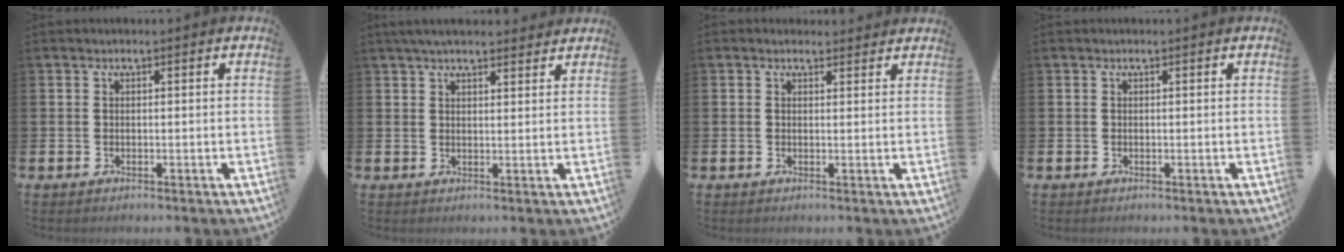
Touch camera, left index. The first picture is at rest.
{"total": 3.6, "force": [3.3, 0.7, 1.2], "torque": [-0.030, -0.007, 0.061]}
{"total": 1.2, "force": [1.1, 0.5, 0.0], "torque": [0.006, 0.000, 0.018]}
{"total": 0.0}